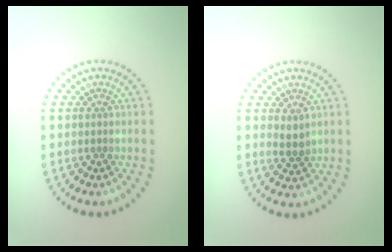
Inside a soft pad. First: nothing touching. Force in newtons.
{"total": 1.5, "press": 1.2, "slide": 0.8}